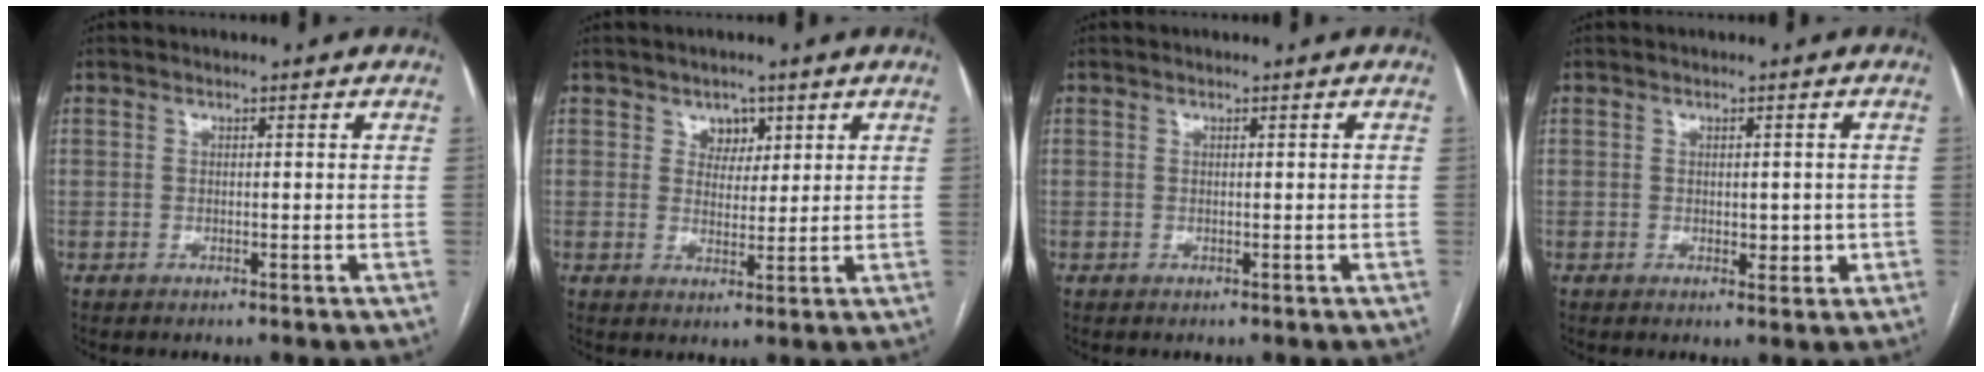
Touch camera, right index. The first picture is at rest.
{"total": 3.3, "force": [1.8, 2.5, 1.2], "torque": [-0.012, 0.003, 0.030]}
{"total": 0.0}
{"total": 2.5, "force": [-0.2, 1.4, 2.0], "torque": [-0.024, 0.001, 0.003]}